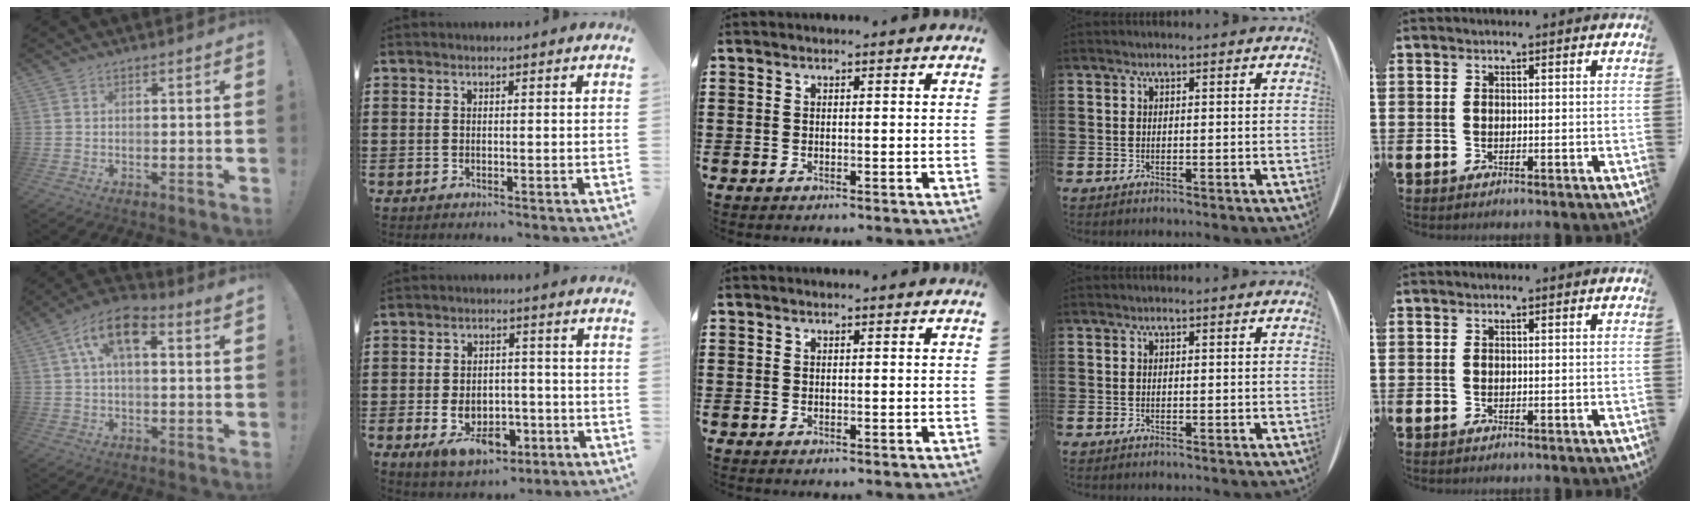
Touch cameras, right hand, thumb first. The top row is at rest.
{"thumb": {"total": 10.9, "force": [4.0, 5.2, 8.7], "torque": [-0.152, 0.006, 0.074]}, "index": {"total": 7.1, "force": [-2.7, 4.9, 4.4], "torque": [-0.073, 0.005, -0.050]}}